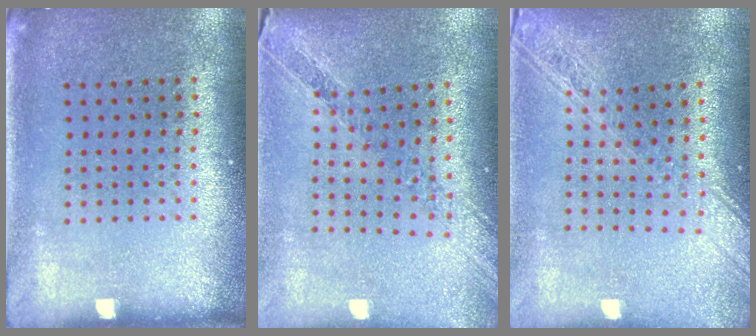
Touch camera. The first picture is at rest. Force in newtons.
{"total": 1.1, "press": 1.1, "slide": 0.1}
{"total": 2.3, "press": 1.9, "slide": 1.3}